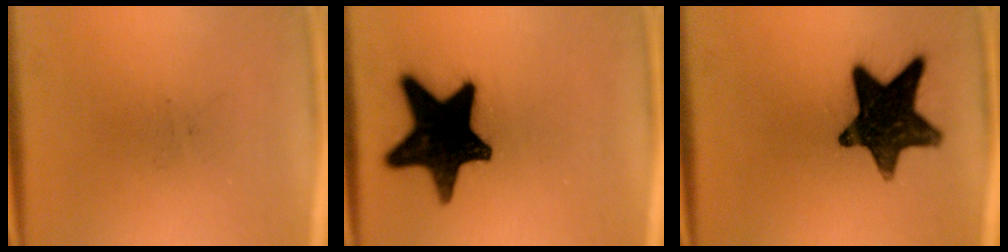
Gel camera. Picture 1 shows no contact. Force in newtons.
{"total": 19.6}
{"total": 15.4}